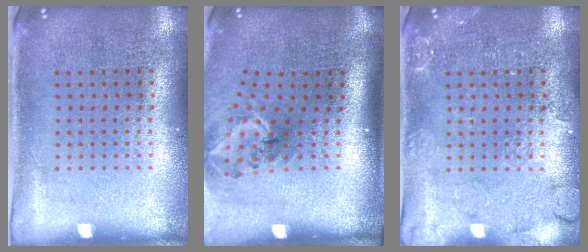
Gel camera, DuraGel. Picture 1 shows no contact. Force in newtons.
{"total": 1.9, "press": 1.3, "slide": 1.4}
{"total": 2.4, "press": 2.4, "slide": 0.4}